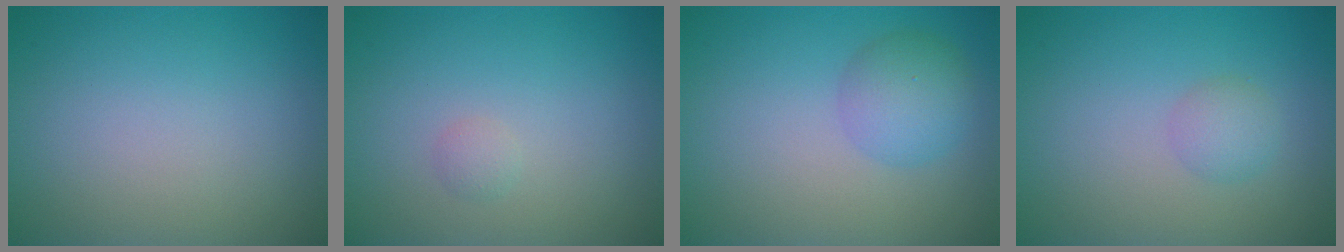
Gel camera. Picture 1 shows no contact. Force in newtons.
{"total": 0.7, "press": 0.7, "slide": 0.0}
{"total": 3.3, "press": 3.3, "slide": 0.0}
{"total": 1.6, "press": 1.6, "slide": 0.0}